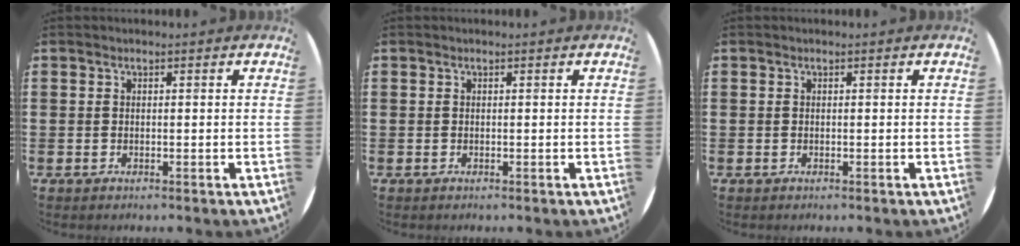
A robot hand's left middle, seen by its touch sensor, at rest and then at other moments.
{"total": 0.0}
{"total": 0.0}